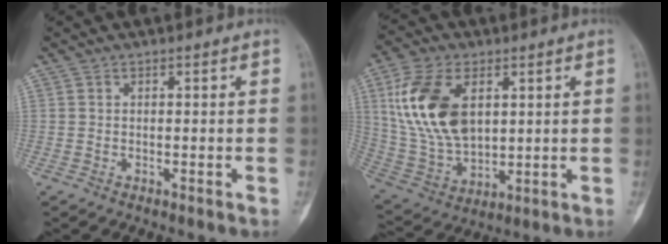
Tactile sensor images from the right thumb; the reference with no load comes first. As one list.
[{"total": 17.4, "force": [4.7, 10.4, 13.1], "torque": [-0.250, -0.010, 0.102]}]